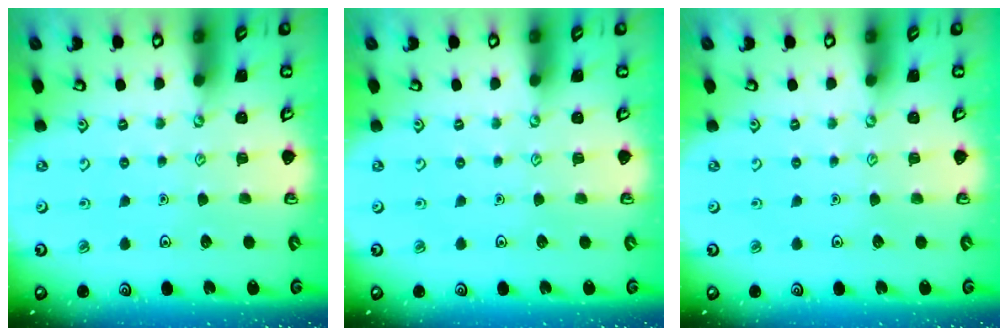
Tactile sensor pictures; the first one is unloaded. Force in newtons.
{"total": 0.0}
{"total": 0.0}